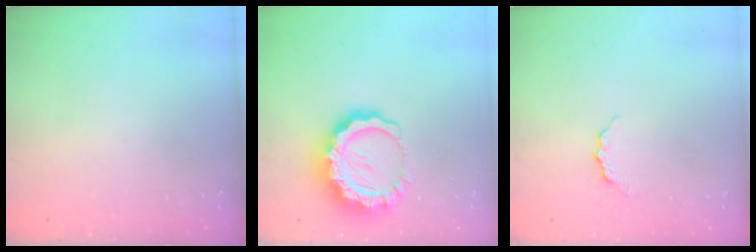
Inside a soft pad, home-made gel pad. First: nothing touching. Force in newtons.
{"total": 12.5, "press": 12.5, "slide": 1.1}
{"total": 5.1, "press": 5.0, "slide": 0.4}